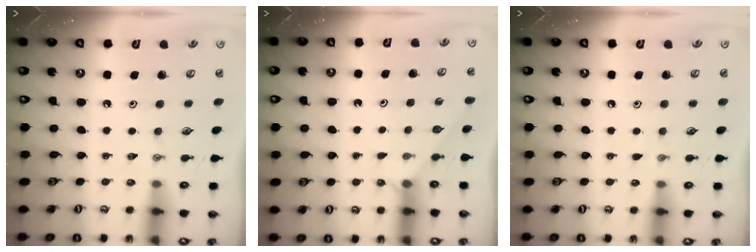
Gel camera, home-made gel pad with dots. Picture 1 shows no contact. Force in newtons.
{"total": 1.9, "press": 1.9, "slide": 0.3}
{"total": 2.8, "press": 2.8, "slide": 0.3}